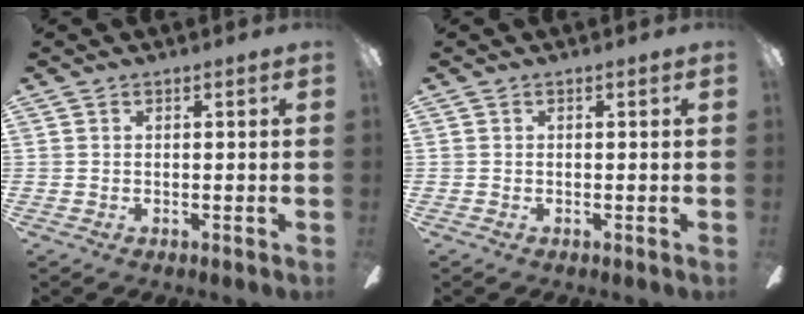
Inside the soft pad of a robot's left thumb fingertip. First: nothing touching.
{"total": 0.0}